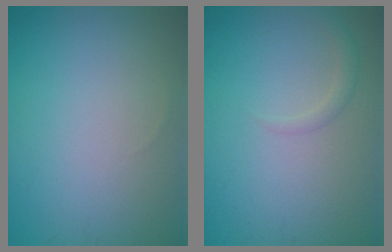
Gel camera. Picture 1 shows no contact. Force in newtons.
{"total": 1.2, "press": 1.2, "slide": 0.1}